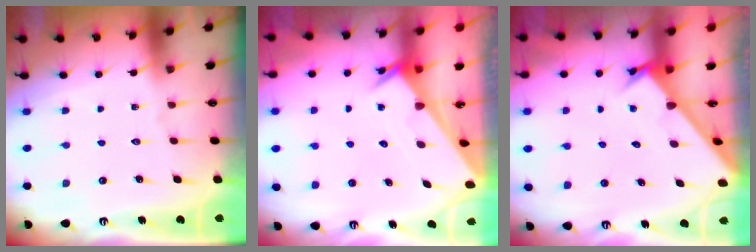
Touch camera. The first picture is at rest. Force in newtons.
{"total": 3.6, "press": 3.5, "slide": 0.4}
{"total": 2.6, "press": 2.6, "slide": 0.3}